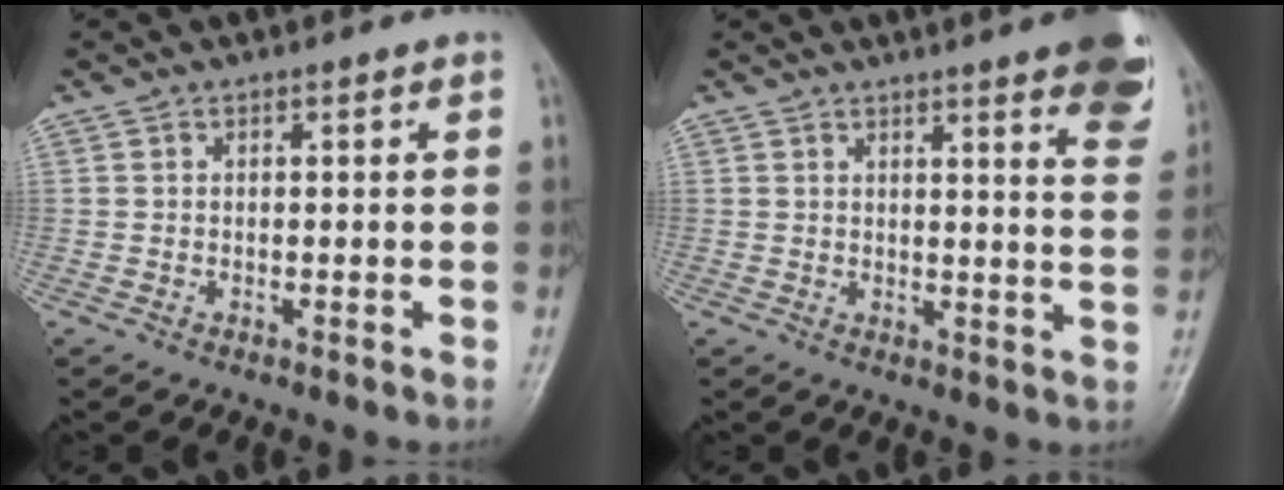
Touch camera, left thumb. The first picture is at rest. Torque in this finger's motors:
{"motor_torque": [1.40, 0.83, 1.08, -0.73, 0.01]}